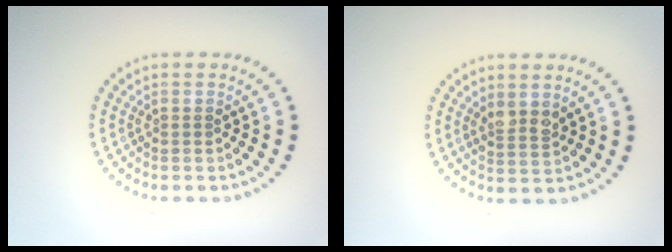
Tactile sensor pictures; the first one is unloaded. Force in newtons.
{"total": 1.7, "press": 1.4, "slide": 1.0}